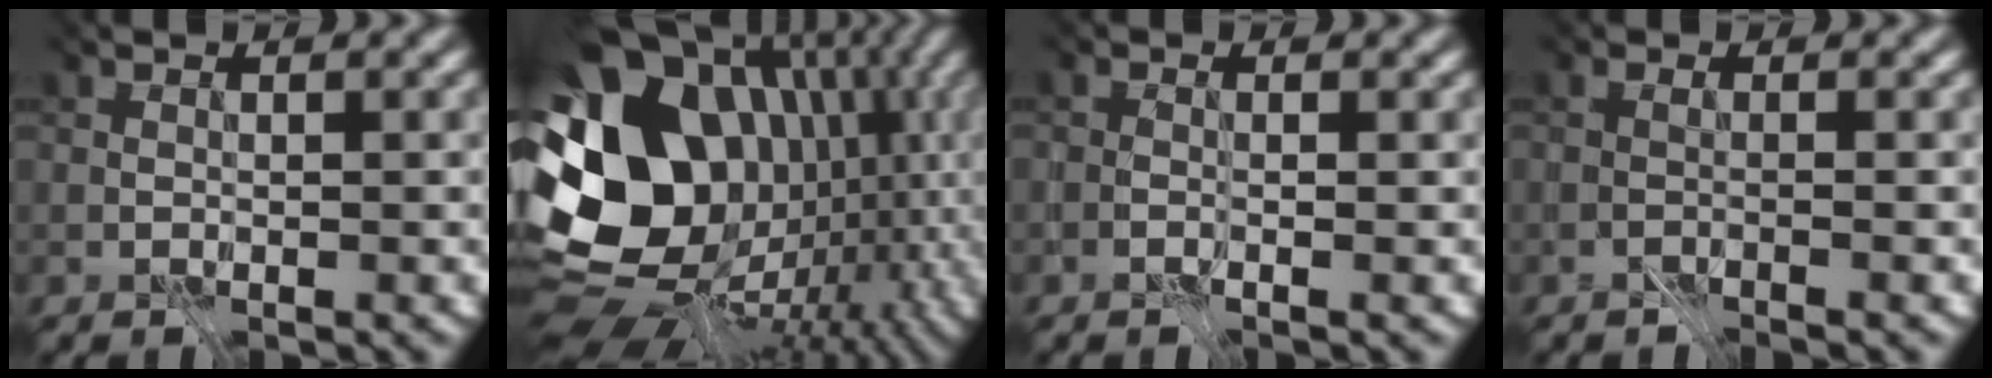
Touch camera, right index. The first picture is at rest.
{"total": 17.6, "force": [-0.6, 13.5, 11.3], "torque": [-0.215, -0.017, 0.042]}
{"total": 1.2, "force": [-0.8, 0.1, 0.8], "torque": [0.000, -0.006, -0.020]}
{"total": 1.5, "force": [-0.8, 0.3, 1.3], "torque": [0.012, 0.006, -0.035]}